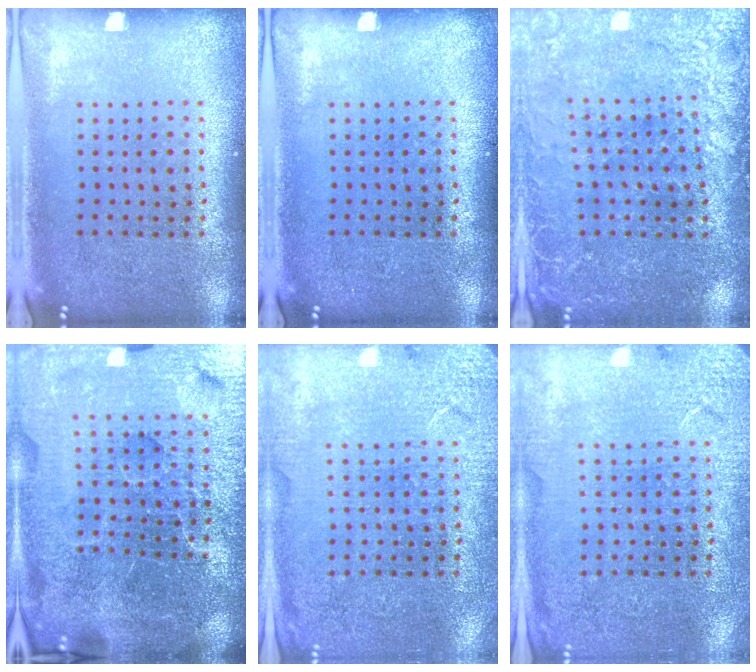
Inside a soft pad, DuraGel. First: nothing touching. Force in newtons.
{"total": 0.0}
{"total": 2.7, "press": 2.7, "slide": 0.3}
{"total": 7.1, "press": 6.2, "slide": 3.5}
{"total": 2.7, "press": 2.7, "slide": 0.1}
{"total": 2.7, "press": 2.7, "slide": 0.1}